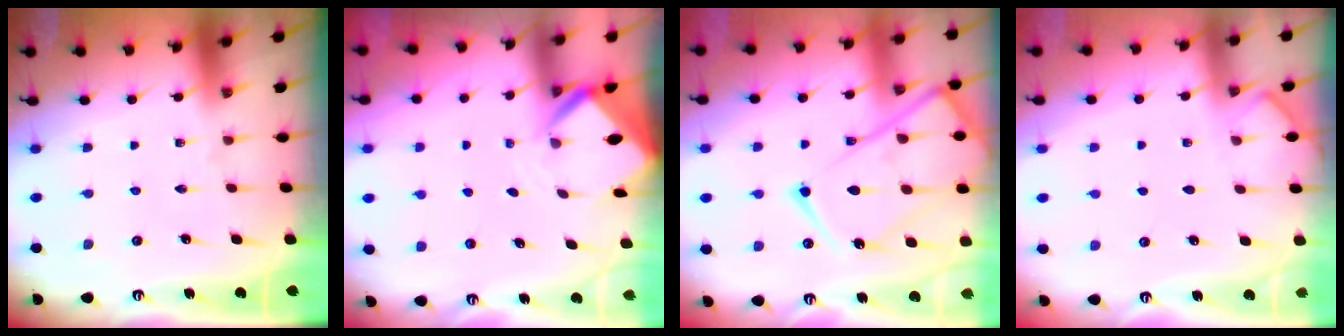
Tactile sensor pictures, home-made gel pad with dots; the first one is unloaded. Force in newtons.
{"total": 3.2, "press": 3.2, "slide": 0.2}
{"total": 20.1, "press": 20.0, "slide": 2.1}
{"total": 3.4, "press": 3.4, "slide": 0.5}